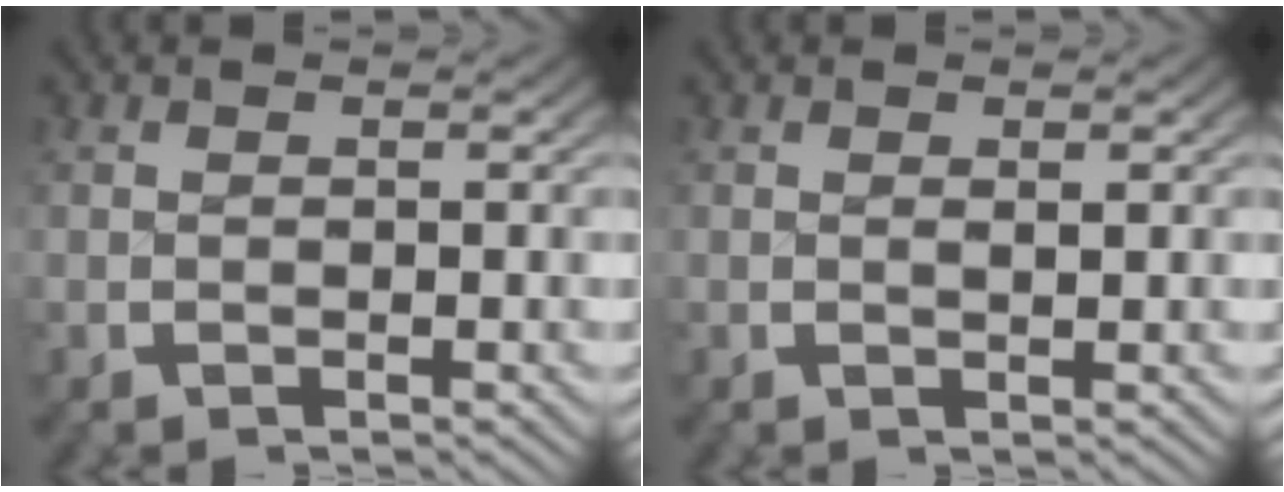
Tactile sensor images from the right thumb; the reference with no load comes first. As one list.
[{"total": 0.6, "force": [0.4, 0.1, 0.4], "torque": [-0.004, -0.001, 0.007]}]